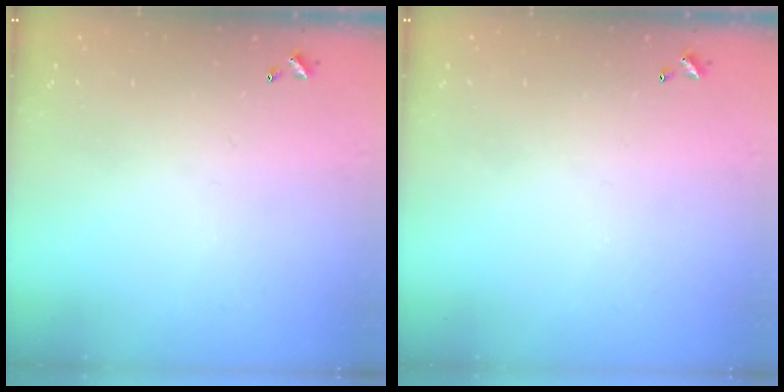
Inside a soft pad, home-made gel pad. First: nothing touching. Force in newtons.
{"total": 0.0}